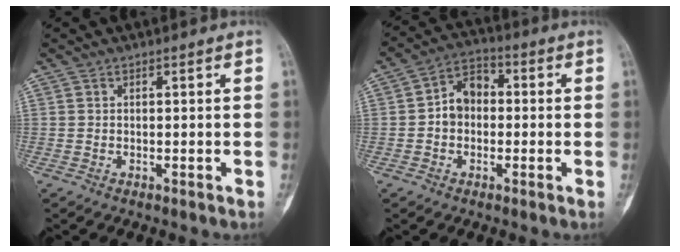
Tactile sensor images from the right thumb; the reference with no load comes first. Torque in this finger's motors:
{"motor_torque": [0.42, 0.53, 0.38, -0.33, 0.00]}